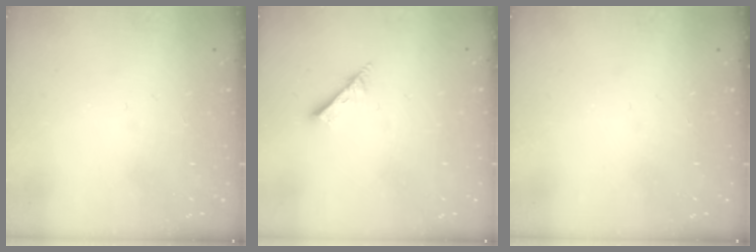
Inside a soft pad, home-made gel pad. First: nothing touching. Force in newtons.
{"total": 1.7, "press": 1.6, "slide": 0.1}
{"total": 0.0}